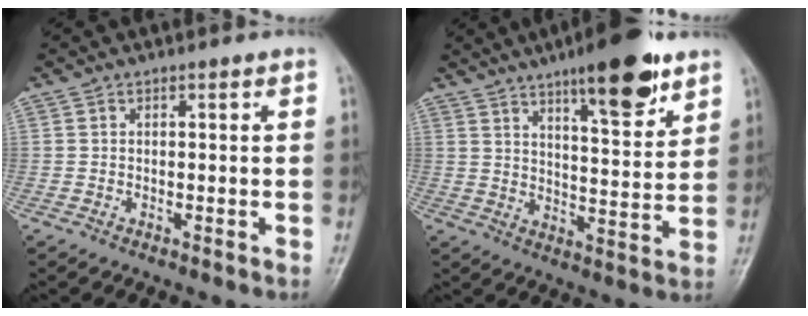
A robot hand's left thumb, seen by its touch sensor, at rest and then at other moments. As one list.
[{"total": 14.8, "force": [9.4, 4.0, 10.7], "torque": [-0.134, -0.052, 0.141]}]